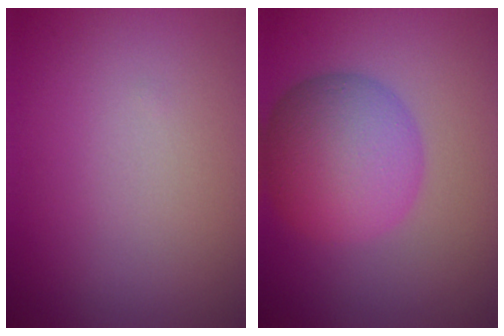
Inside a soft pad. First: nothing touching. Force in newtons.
{"total": 7.1, "press": 7.1, "slide": 0.2}